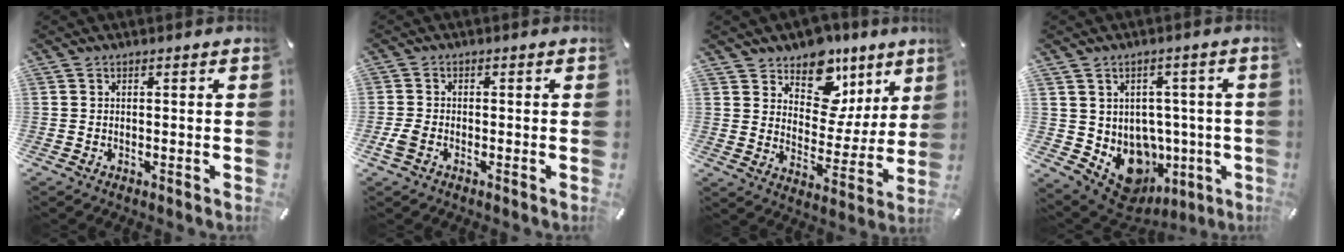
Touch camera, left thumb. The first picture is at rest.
{"total": 2.8, "force": [-1.3, 1.8, 1.7], "torque": [-0.043, 0.001, -0.026]}
{"total": 13.1, "force": [9.0, 8.4, 4.6], "torque": [-0.067, -0.072, 0.162]}
{"total": 10.3, "force": [-2.5, 8.9, 4.5], "torque": [-0.062, -0.014, -0.024]}